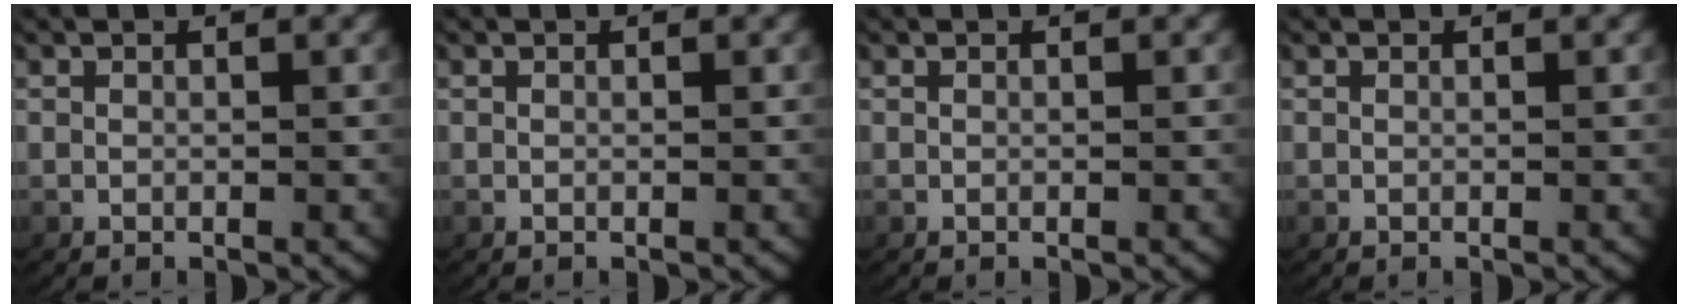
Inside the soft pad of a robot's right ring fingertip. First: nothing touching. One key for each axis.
{"total": 0.0}
{"total": 0.0}
{"total": 0.0}